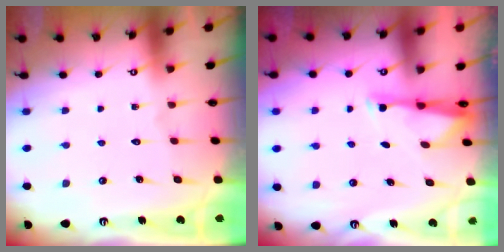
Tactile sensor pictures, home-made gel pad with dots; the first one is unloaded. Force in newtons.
{"total": 3.0, "press": 2.9, "slide": 0.6}